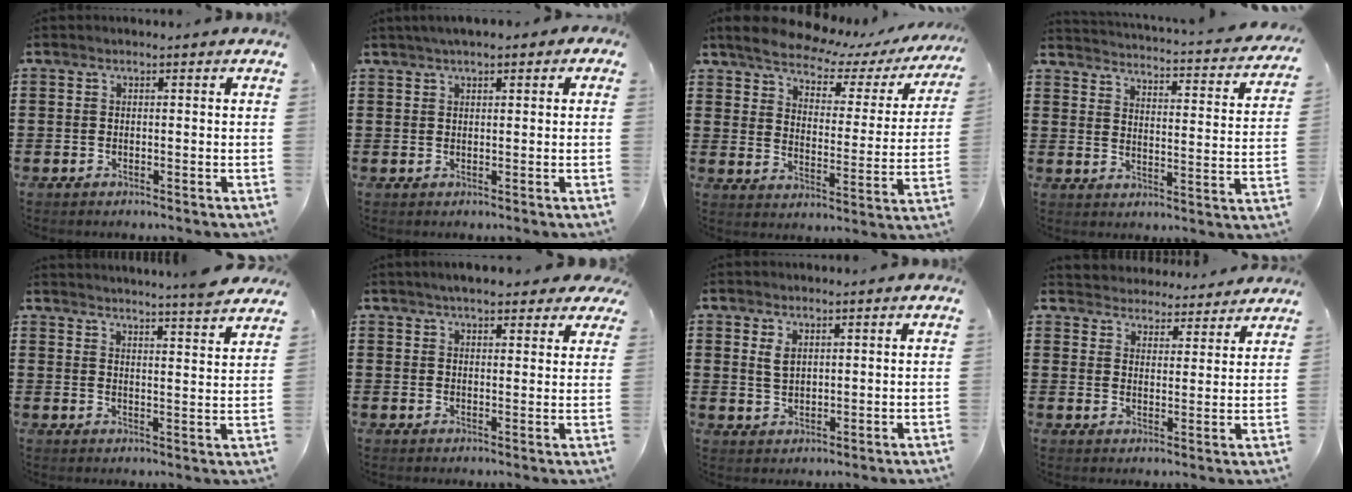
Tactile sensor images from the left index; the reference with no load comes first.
{"total": 1.8, "force": [1.0, 0.6, 1.3], "torque": [-0.028, 0.005, 0.018]}
{"total": 5.6, "force": [5.0, 1.4, 2.0], "torque": [-0.068, -0.031, 0.082]}
{"total": 2.6, "force": [2.4, -0.5, 0.6], "torque": [-0.032, -0.033, 0.030]}
{"total": 4.6, "force": [4.4, -1.1, 0.7], "torque": [-0.023, -0.033, 0.075]}
{"total": 4.6, "force": [4.0, 1.0, 1.9], "torque": [-0.041, -0.005, 0.072]}
{"total": 2.9, "force": [1.4, 1.7, 1.9], "torque": [-0.042, 0.006, 0.025]}
{"total": 4.1, "force": [4.1, 0.4, -0.5], "torque": [-0.012, -0.026, 0.072]}